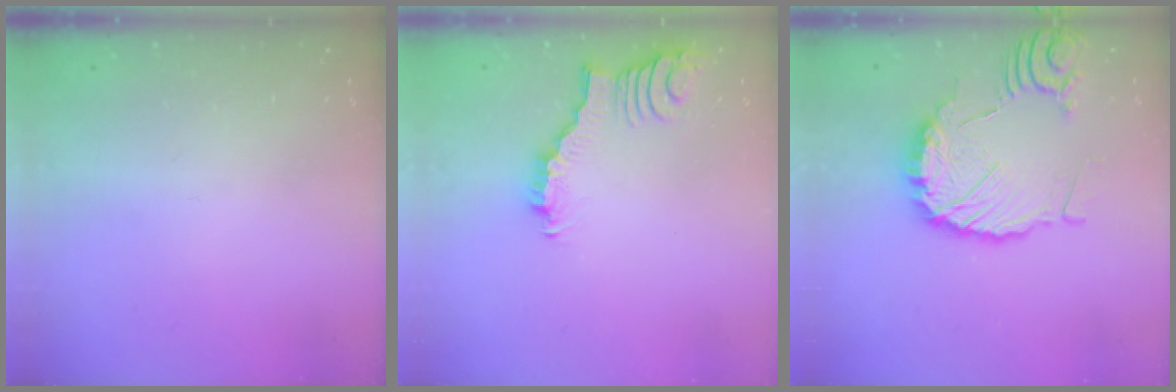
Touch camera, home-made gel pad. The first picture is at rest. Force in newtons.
{"total": 2.5, "press": 2.4, "slide": 0.4}
{"total": 11.9, "press": 11.8, "slide": 1.3}